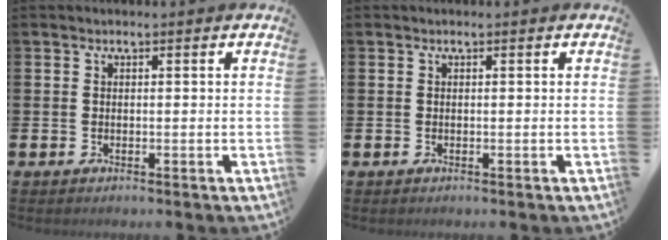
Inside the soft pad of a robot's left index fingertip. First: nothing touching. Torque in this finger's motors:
{"motor_torque": [0.00, 0.00, 0.00, 0.00]}